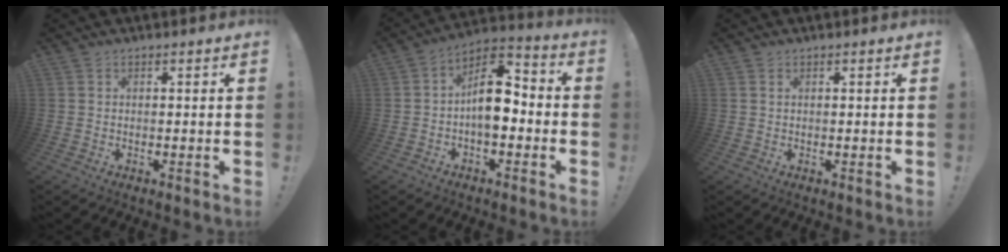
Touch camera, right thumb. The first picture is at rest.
{"total": 12.1, "force": [-1.4, 7.1, 9.6], "torque": [-0.154, 0.021, -0.024]}
{"total": 0.6, "force": [0.4, 0.3, 0.4], "torque": [-0.002, -0.002, 0.006]}